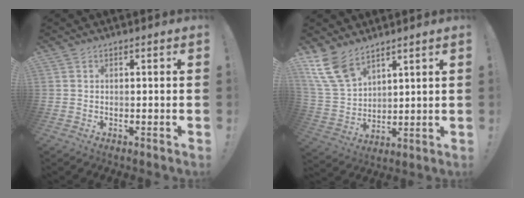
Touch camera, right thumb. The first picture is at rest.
{"total": 12.3, "force": [8.9, 6.3, 5.8], "torque": [-0.134, -0.048, 0.175]}